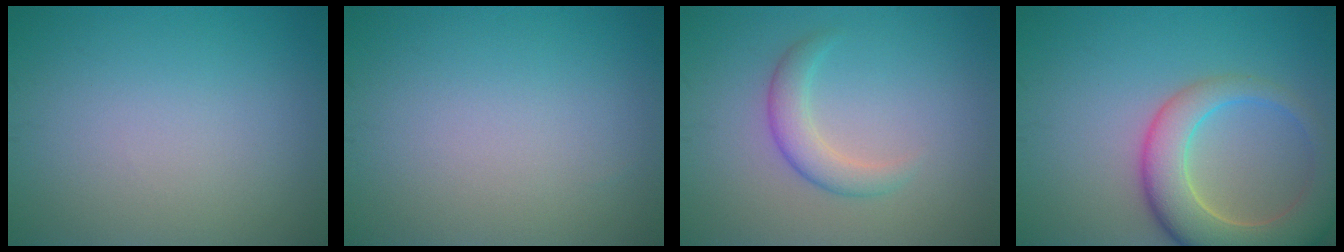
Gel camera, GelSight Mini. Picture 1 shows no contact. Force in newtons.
{"total": 0.0}
{"total": 2.5, "press": 2.5, "slide": 0.1}
{"total": 7.8, "press": 7.8, "slide": 0.8}